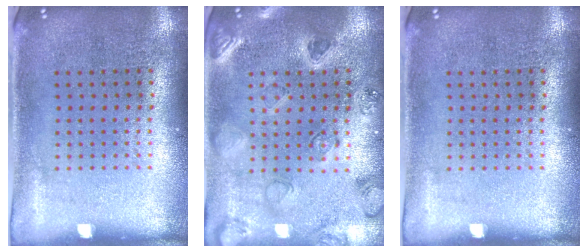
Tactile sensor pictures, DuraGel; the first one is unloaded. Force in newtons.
{"total": 0.8, "press": 0.7, "slide": 0.3}
{"total": 0.0}